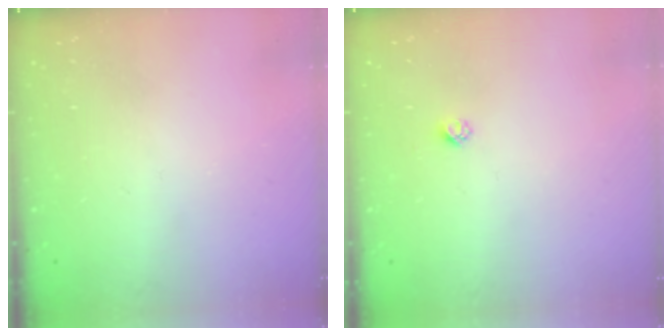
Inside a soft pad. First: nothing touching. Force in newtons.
{"total": 2.3, "press": 2.3, "slide": 0.2}